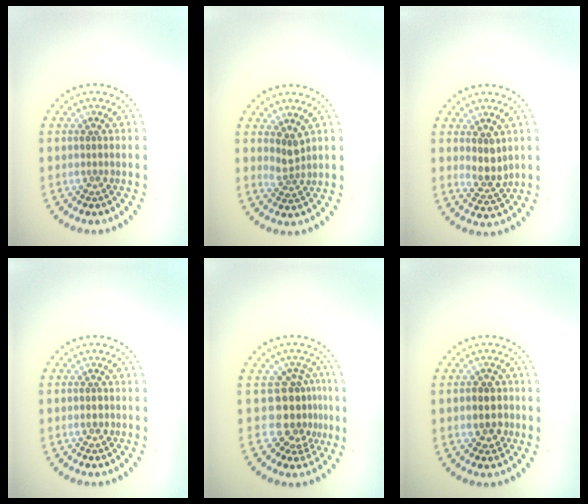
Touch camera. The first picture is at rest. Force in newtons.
{"total": 1.8, "press": 1.3, "slide": 1.2}
{"total": 2.3, "press": 2.0, "slide": 1.1}
{"total": 1.2, "press": 1.2, "slide": 0.1}
{"total": 4.2, "press": 3.1, "slide": 2.8}
{"total": 2.8, "press": 2.7, "slide": 0.8}